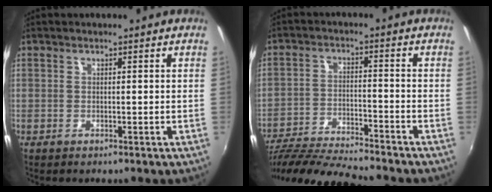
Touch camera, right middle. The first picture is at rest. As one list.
[{"total": 15.9, "force": [-14.3, 0.9, 6.9], "torque": [-0.144, -0.029, -0.247]}]